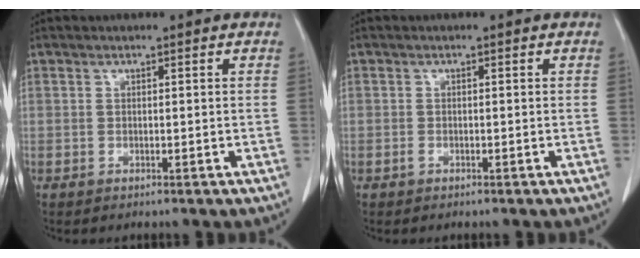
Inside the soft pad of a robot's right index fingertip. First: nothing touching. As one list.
[{"total": 0.5, "force": [-0.3, 0.4, 0.1], "torque": [-0.005, 0.002, -0.007]}]